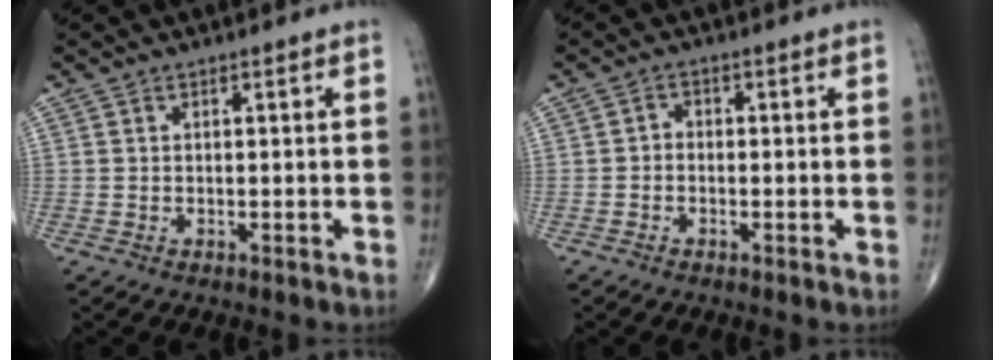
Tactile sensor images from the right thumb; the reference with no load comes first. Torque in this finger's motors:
{"motor_torque": [-0.03, 0.00, 0.24, -0.05, -0.01]}